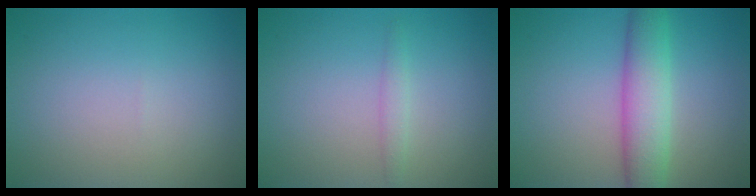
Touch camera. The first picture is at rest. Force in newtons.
{"total": 1.0, "press": 1.0, "slide": 0.1}
{"total": 5.1, "press": 5.1, "slide": 0.1}